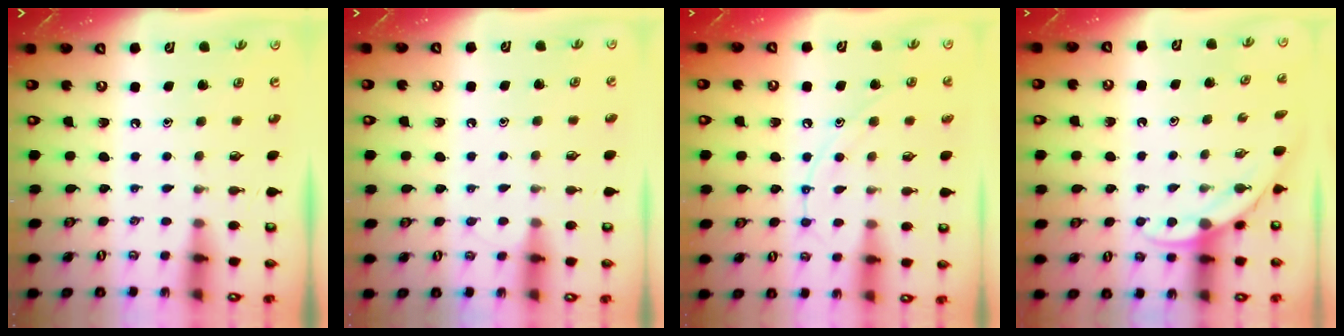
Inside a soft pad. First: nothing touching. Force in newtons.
{"total": 4.1, "press": 4.1, "slide": 0.4}
{"total": 10.2, "press": 10.2, "slide": 1.0}
{"total": 5.4, "press": 5.4, "slide": 0.2}